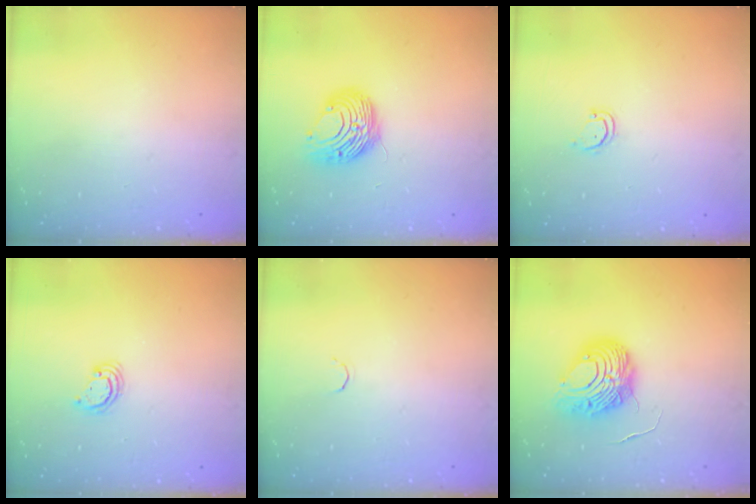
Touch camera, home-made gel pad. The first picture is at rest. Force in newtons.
{"total": 9.5, "press": 9.5, "slide": 0.1}
{"total": 2.7, "press": 2.6, "slide": 0.3}
{"total": 3.0, "press": 2.9, "slide": 0.3}
{"total": 1.8, "press": 1.7, "slide": 0.4}
{"total": 9.7, "press": 9.6, "slide": 1.1}